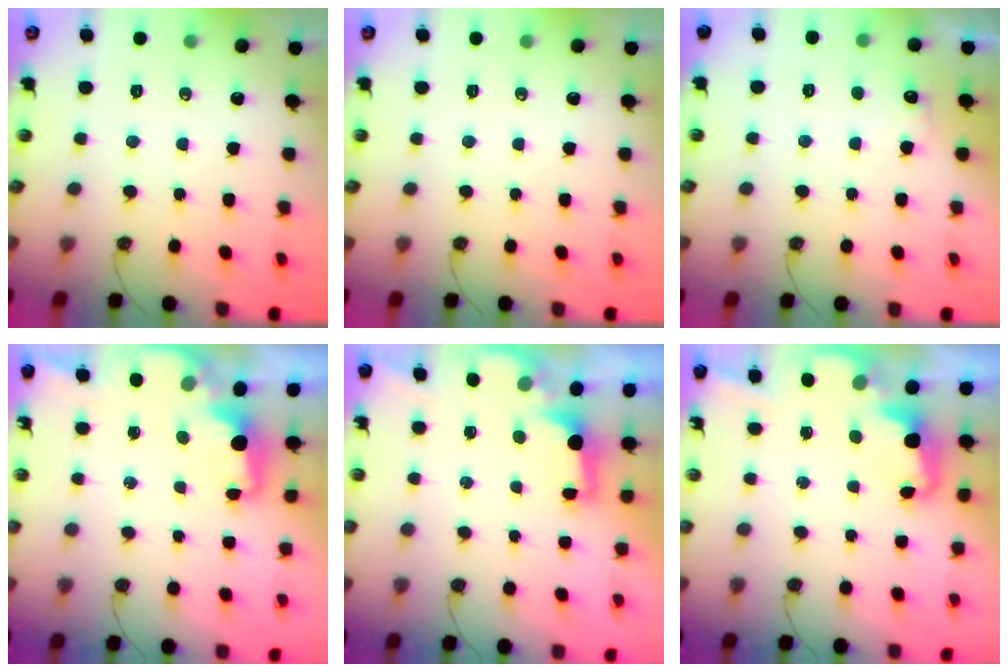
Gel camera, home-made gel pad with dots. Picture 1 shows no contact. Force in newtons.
{"total": 0.0}
{"total": 5.3, "press": 5.3, "slide": 0.8}
{"total": 2.0, "press": 2.0, "slide": 0.5}
{"total": 2.0, "press": 1.9, "slide": 0.7}
{"total": 2.4, "press": 2.3, "slide": 0.6}